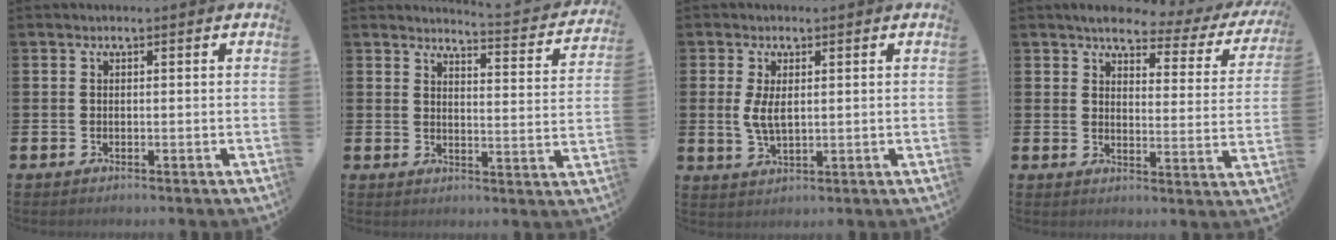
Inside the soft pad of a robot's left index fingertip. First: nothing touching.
{"total": 3.8, "force": [3.7, -0.1, 0.6], "torque": [-0.010, -0.041, 0.057]}
{"total": 3.9, "force": [0.8, 1.7, 3.4], "torque": [-0.059, 0.001, 0.012]}
{"total": 4.4, "force": [3.6, 1.8, 1.9], "torque": [-0.040, -0.024, 0.050]}